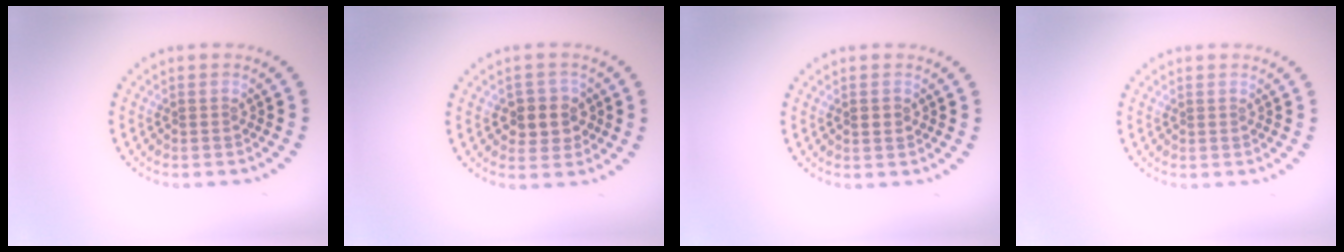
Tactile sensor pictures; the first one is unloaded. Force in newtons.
{"total": 2.9, "press": 2.7, "slide": 1.0}
{"total": 1.3, "press": 1.3, "slide": 0.3}
{"total": 0.0}